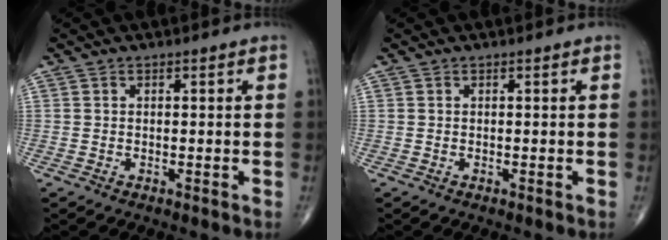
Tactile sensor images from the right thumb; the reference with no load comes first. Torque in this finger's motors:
{"motor_torque": [-0.01, 0.01, 0.00, 0.01, 0.00]}